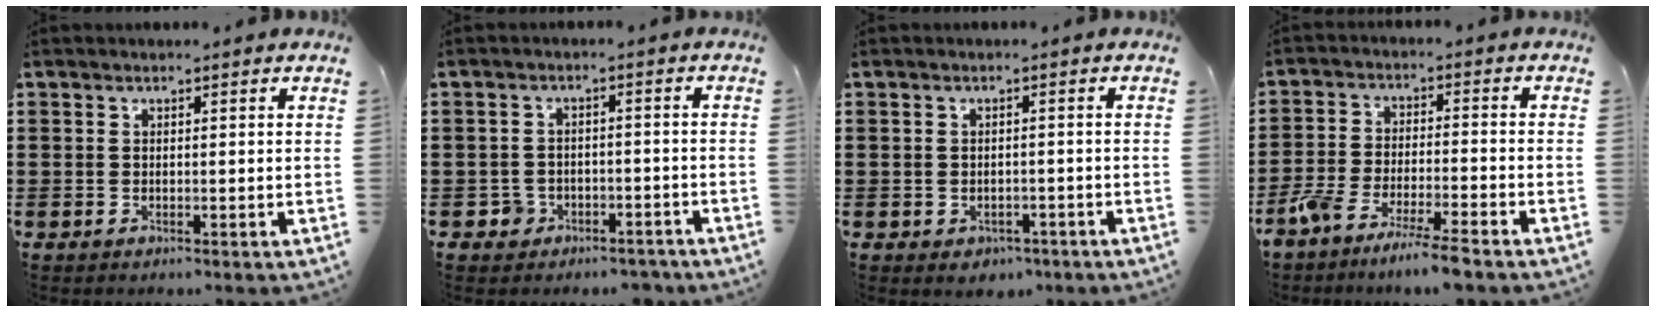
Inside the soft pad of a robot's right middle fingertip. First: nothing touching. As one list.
[{"total": 2.8, "force": [-2.4, 1.5, 0.2], "torque": [-0.012, 0.004, -0.053]}, {"total": 1.2, "force": [-1.0, 0.7, -0.1], "torque": [-0.005, -0.001, -0.023]}, {"total": 6.3, "force": [-5.8, -0.2, 2.6], "torque": [-0.062, -0.013, -0.112]}]